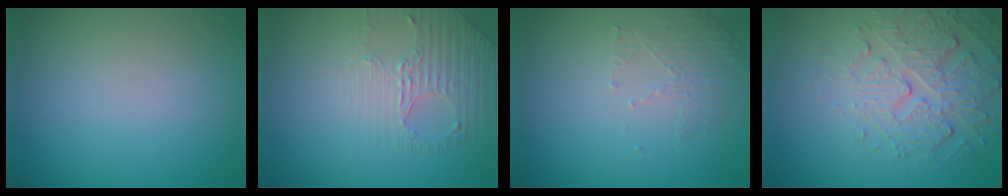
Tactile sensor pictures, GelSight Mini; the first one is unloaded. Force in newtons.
{"total": 1.8, "press": 1.5, "slide": 1.0}
{"total": 1.6, "press": 0.7, "slide": 1.4}
{"total": 5.2, "press": 3.6, "slide": 3.7}